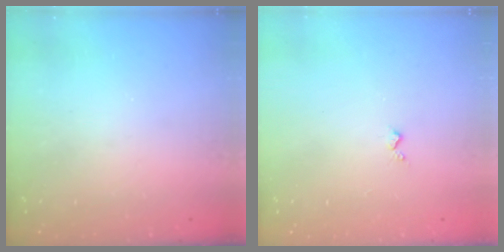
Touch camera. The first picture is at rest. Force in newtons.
{"total": 3.0, "press": 2.9, "slide": 0.5}